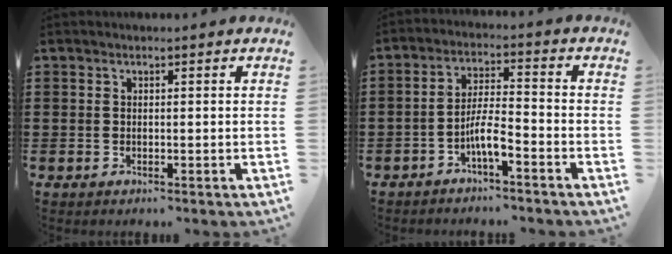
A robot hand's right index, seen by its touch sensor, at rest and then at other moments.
{"total": 5.2, "force": [-3.1, 1.0, 4.0], "torque": [-0.090, -0.001, -0.062]}